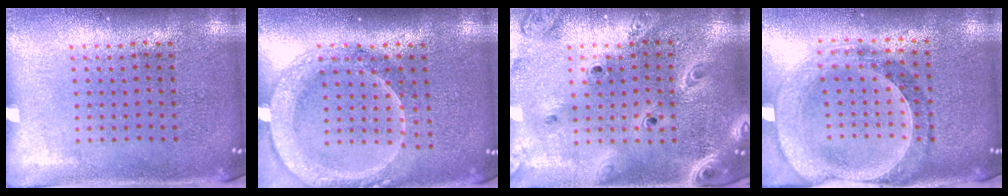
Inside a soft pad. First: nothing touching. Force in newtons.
{"total": 2.1, "press": 1.9, "slide": 0.9}
{"total": 2.7, "press": 2.3, "slide": 1.4}
{"total": 1.5, "press": 1.4, "slide": 0.4}